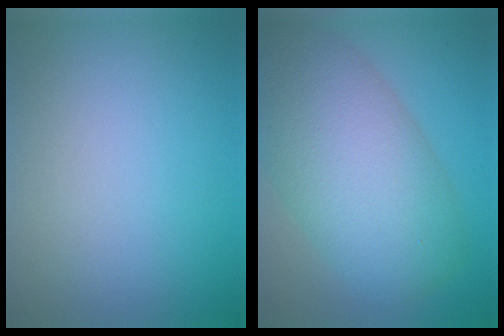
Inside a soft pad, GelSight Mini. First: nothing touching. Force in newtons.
{"total": 10.9, "press": 10.9, "slide": 0.5}